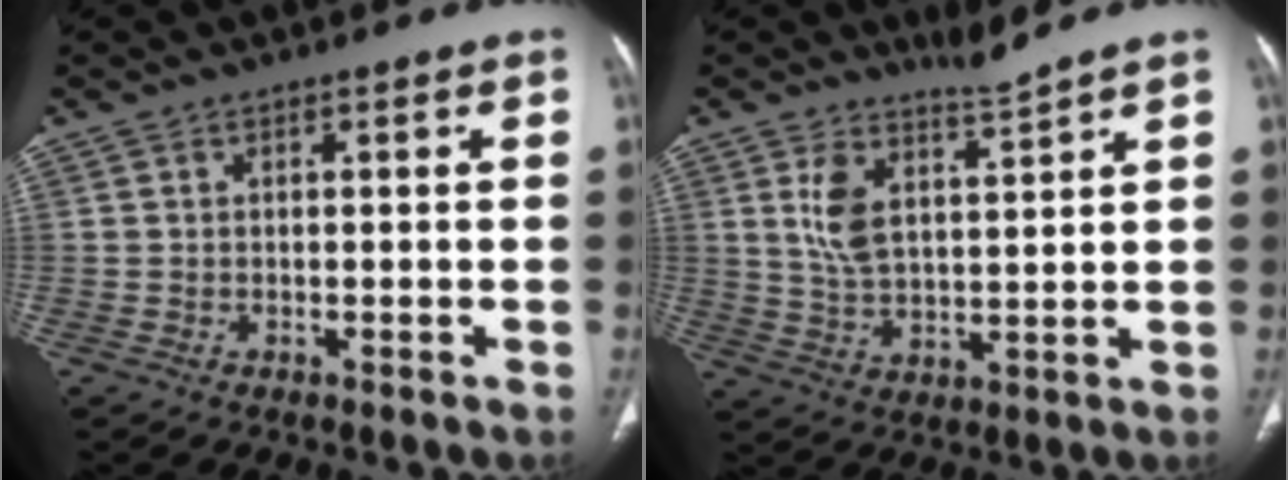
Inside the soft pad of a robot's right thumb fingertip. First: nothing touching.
{"total": 6.5, "force": [4.8, 1.1, 4.3], "torque": [-0.082, -0.045, 0.103]}